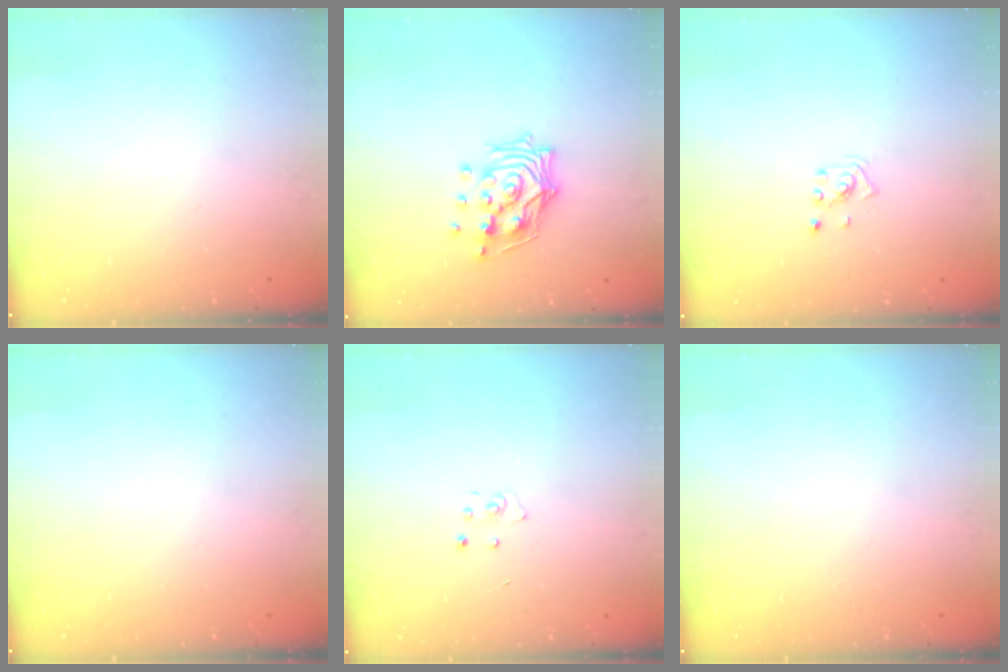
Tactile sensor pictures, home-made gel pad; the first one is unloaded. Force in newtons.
{"total": 12.9, "press": 12.7, "slide": 2.2}
{"total": 2.2, "press": 2.2, "slide": 0.6}
{"total": 0.0}
{"total": 2.7, "press": 2.7, "slide": 0.3}
{"total": 0.0}